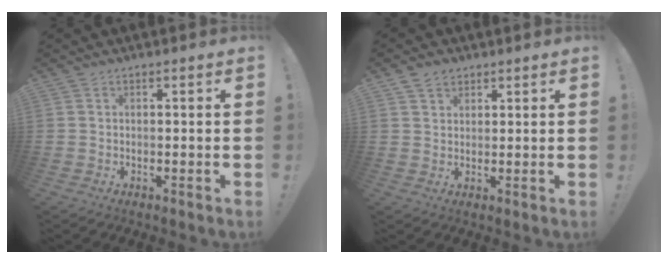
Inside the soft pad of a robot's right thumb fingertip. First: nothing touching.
{"total": 4.0, "force": [2.8, 2.7, 1.1], "torque": [-0.013, -0.010, 0.052]}